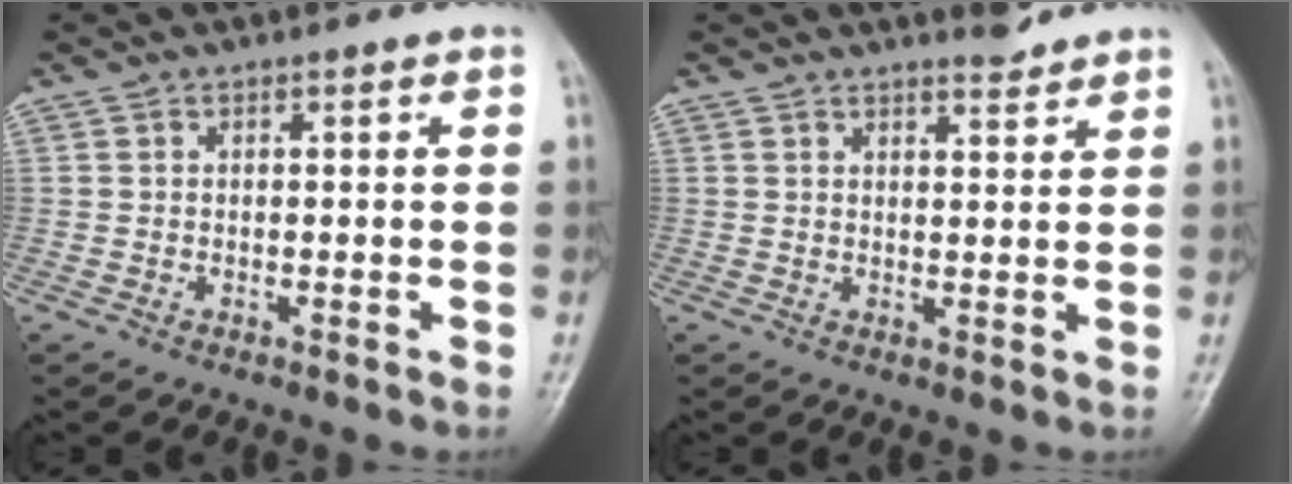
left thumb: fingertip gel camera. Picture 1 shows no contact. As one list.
[{"total": 3.3, "force": [2.9, 0.8, 1.3], "torque": [-0.010, -0.023, 0.042]}]